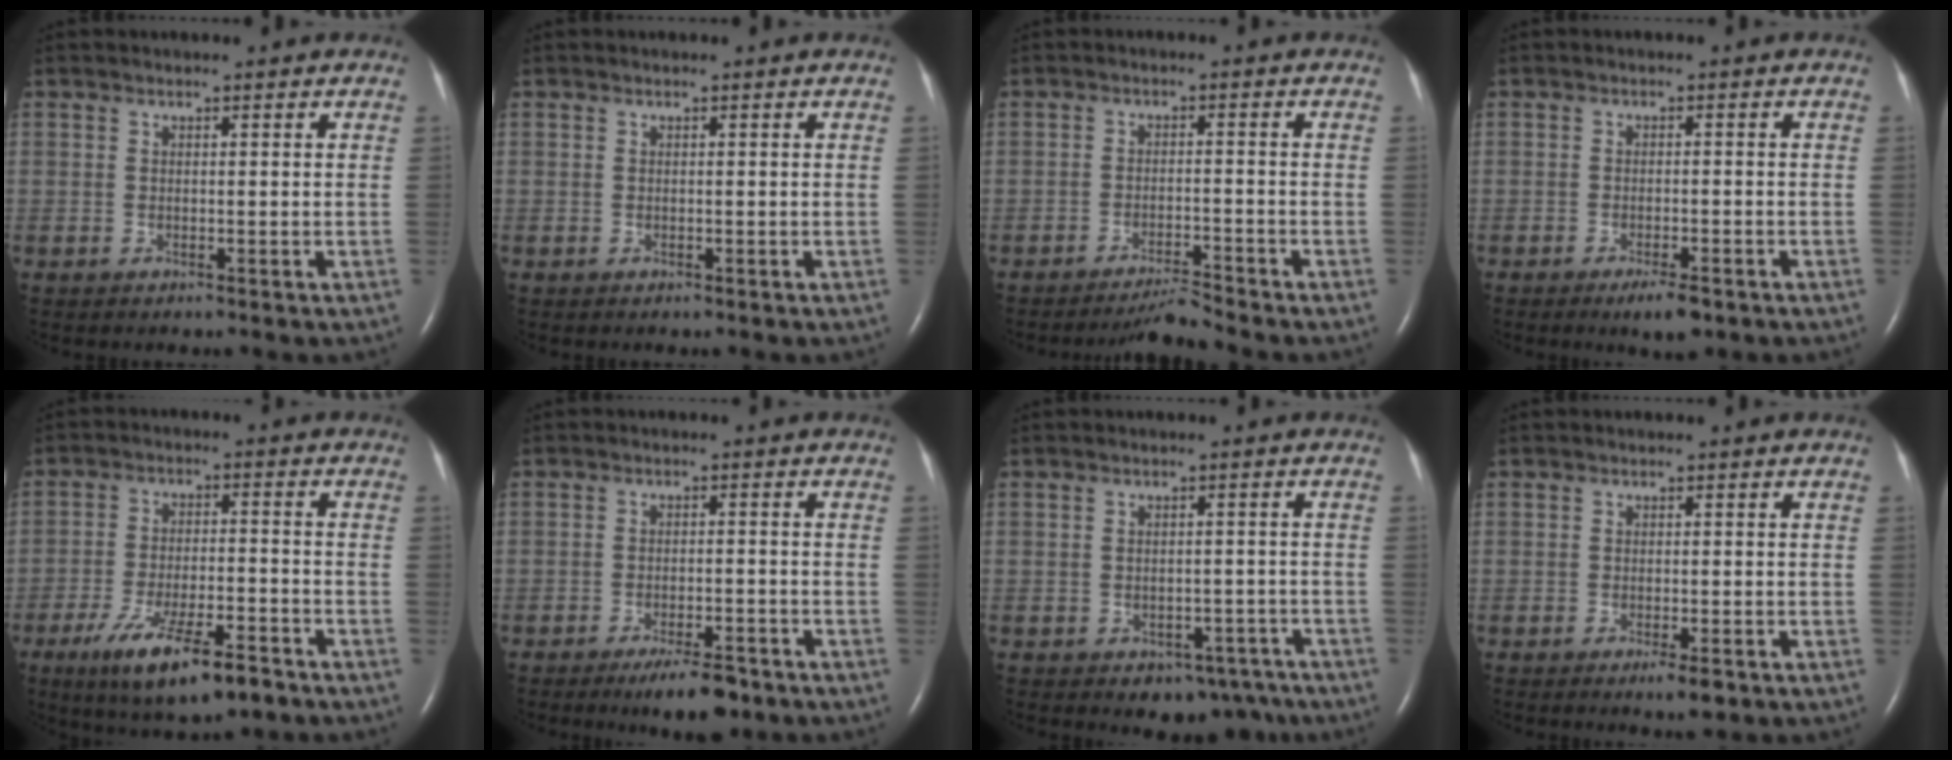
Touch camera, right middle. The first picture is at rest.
{"total": 0.0}
{"total": 3.5, "force": [-3.3, -1.3, 0.3], "torque": [-0.007, -0.016, -0.057]}
{"total": 3.6, "force": [-2.4, 0.8, 2.6], "torque": [-0.044, -0.004, -0.034]}
{"total": 11.9, "force": [-7.7, 2.7, 8.8], "torque": [-0.158, -0.019, -0.122]}
{"total": 6.0, "force": [-4.4, 1.5, 3.9], "torque": [-0.062, -0.005, -0.065]}
{"total": 5.9, "force": [-4.1, 3.6, 2.0], "torque": [-0.012, 0.016, -0.048]}
{"total": 2.4, "force": [-1.4, 0.4, 1.9], "torque": [-0.028, -0.003, -0.018]}